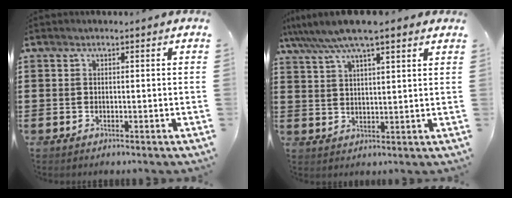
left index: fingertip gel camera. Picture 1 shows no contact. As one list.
[{"total": 7.2, "force": [5.8, 0.9, 4.3], "torque": [-0.100, -0.012, 0.101]}]